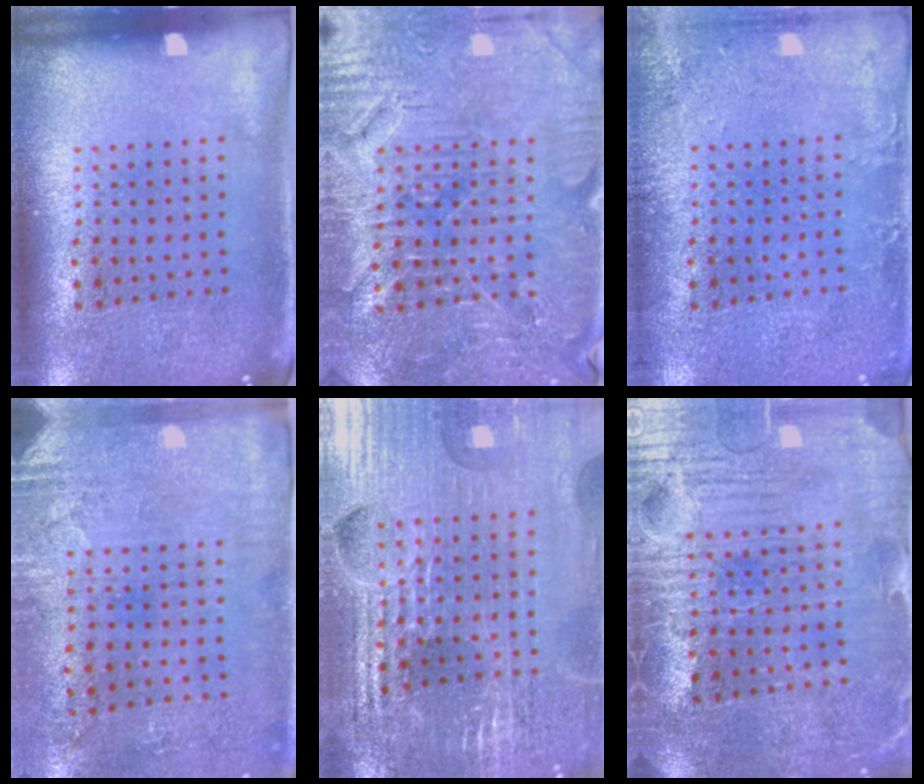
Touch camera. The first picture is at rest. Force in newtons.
{"total": 3.8, "press": 3.7, "slide": 0.7}
{"total": 1.9, "press": 1.9, "slide": 0.2}
{"total": 2.8, "press": 2.4, "slide": 1.6}
{"total": 4.4, "press": 4.2, "slide": 1.2}
{"total": 4.0, "press": 3.8, "slide": 1.3}